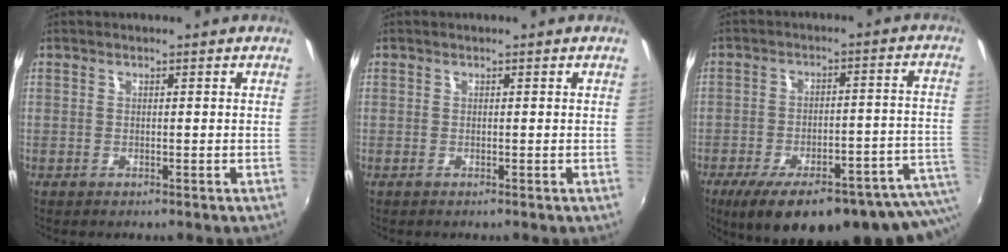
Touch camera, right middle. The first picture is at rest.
{"total": 0.0}
{"total": 23.4, "force": [-15.6, 6.6, 16.2], "torque": [-0.216, -0.041, -0.198]}